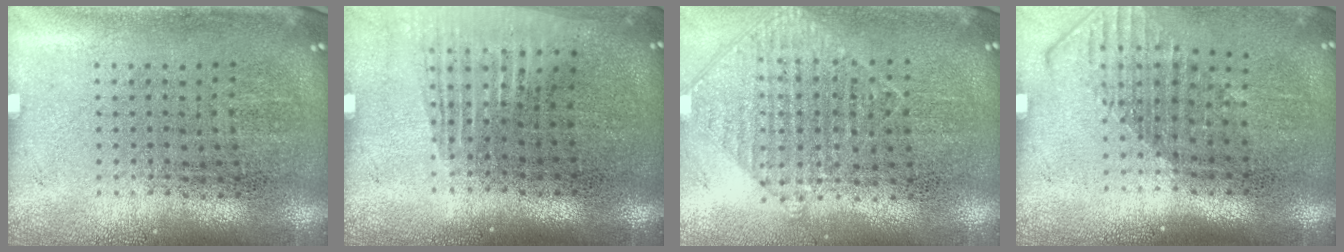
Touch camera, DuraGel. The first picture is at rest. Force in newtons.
{"total": 1.4, "press": 1.2, "slide": 0.7}
{"total": 0.9, "press": 0.9, "slide": 0.1}
{"total": 1.5, "press": 1.2, "slide": 1.0}